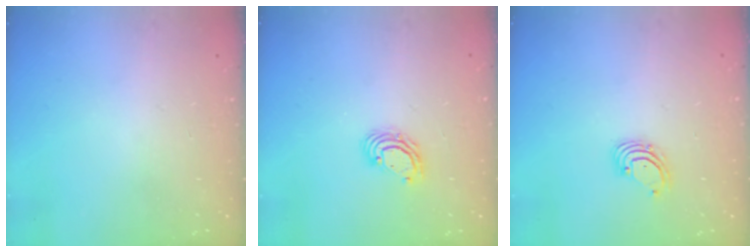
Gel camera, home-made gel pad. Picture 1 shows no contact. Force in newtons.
{"total": 5.1, "press": 5.1, "slide": 0.2}
{"total": 1.8, "press": 1.8, "slide": 0.2}